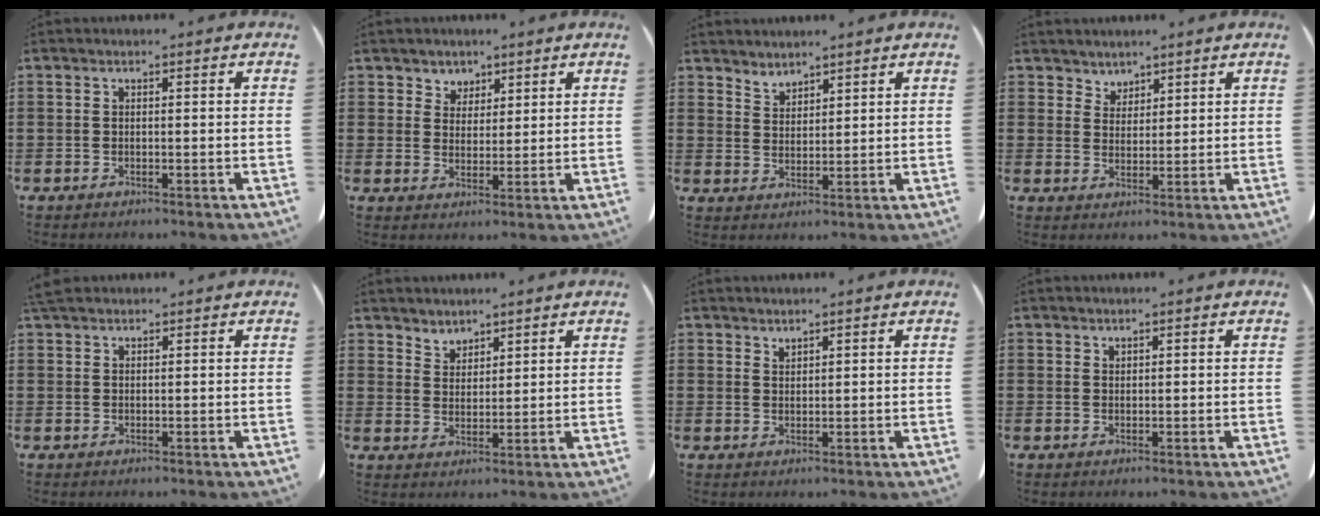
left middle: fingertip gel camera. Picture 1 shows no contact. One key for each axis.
{"total": 3.6, "fx": 2.7, "fy": 2.4, "fz": -0.1, "tx": -0.015, "ty": 0.003, "tz": 0.051}
{"total": 3.0, "fx": 2.9, "fy": 0.5, "fz": -0.3, "tx": -0.003, "ty": -0.009, "tz": 0.057}
{"total": 2.8, "fx": 2.5, "fy": 1.3, "fz": -0.1, "tx": -0.008, "ty": -0.002, "tz": 0.048}
{"total": 2.1, "fx": 1.8, "fy": 0.8, "fz": 0.9, "tx": -0.023, "ty": 0.003, "tz": 0.035}
{"total": 3.0, "fx": 2.8, "fy": 1.0, "fz": -0.3, "tx": -0.003, "ty": -0.006, "tz": 0.056}
{"total": 1.5, "fx": 1.5, "fy": 0.2, "fz": 0.0, "tx": -0.004, "ty": -0.003, "tz": 0.030}
{"total": 0.9, "fx": 0.9, "fy": 0.2, "fz": 0.0, "tx": -0.003, "ty": -0.003, "tz": 0.019}